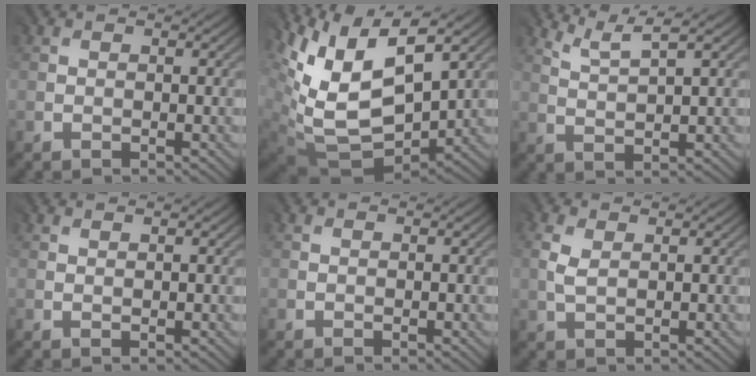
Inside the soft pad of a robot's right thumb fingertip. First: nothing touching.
{"total": 13.9, "force": [4.8, 8.5, 10.0], "torque": [-0.231, -0.014, 0.113]}
{"total": 3.4, "force": [2.8, 0.0, 1.9], "torque": [-0.039, 0.004, 0.067]}
{"total": 0.6, "force": [0.5, -0.2, 0.0], "torque": [-0.001, 0.001, 0.014]}
{"total": 0.0}
{"total": 1.3, "force": [0.6, 0.8, 0.8], "torque": [-0.031, 0.002, 0.015]}